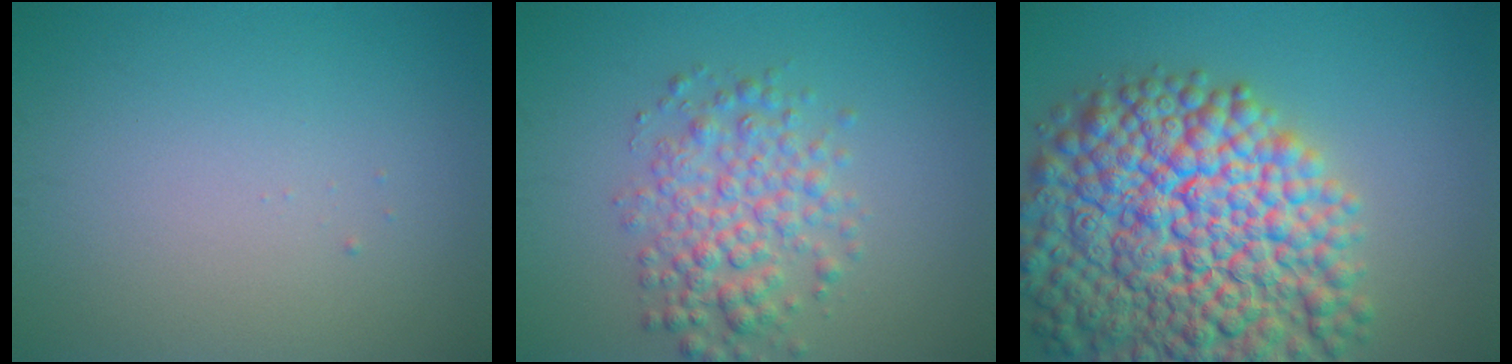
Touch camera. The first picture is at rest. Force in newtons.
{"total": 4.4, "press": 4.4, "slide": 0.0}
{"total": 16.1, "press": 16.0, "slide": 0.8}